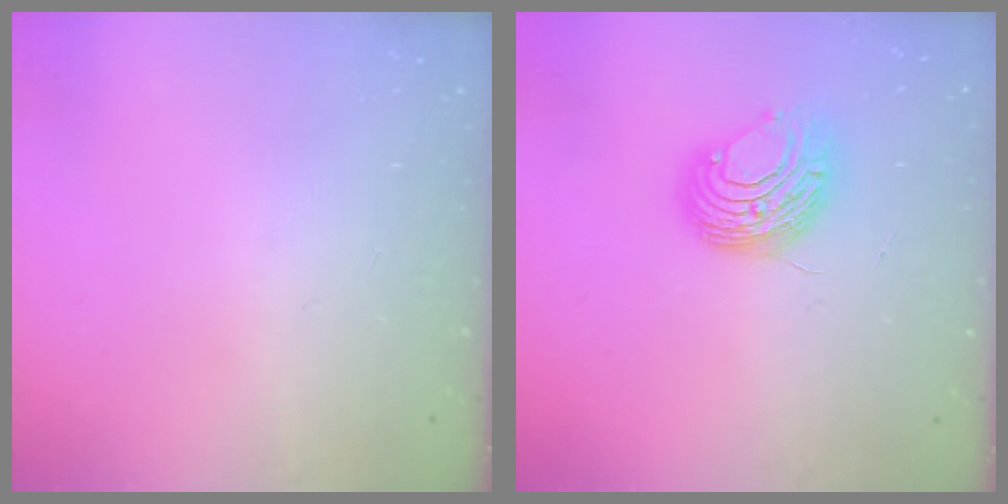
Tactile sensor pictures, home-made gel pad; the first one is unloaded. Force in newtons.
{"total": 9.7, "press": 9.7, "slide": 0.6}